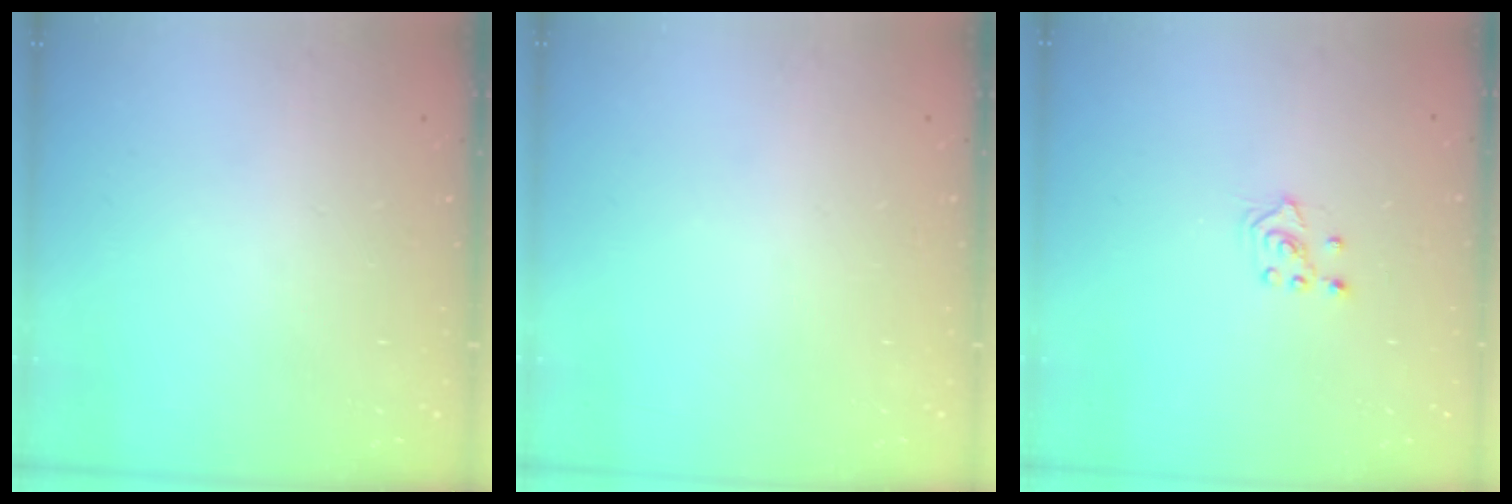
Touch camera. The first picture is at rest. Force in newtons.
{"total": 0.0}
{"total": 3.3, "press": 3.2, "slide": 0.8}